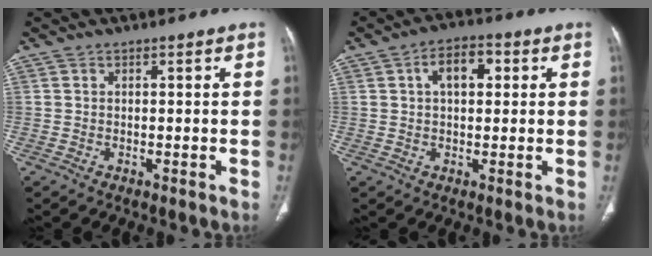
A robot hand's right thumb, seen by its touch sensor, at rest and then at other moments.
{"total": 6.9, "force": [1.9, 4.0, 5.3], "torque": [-0.073, 0.012, 0.025]}